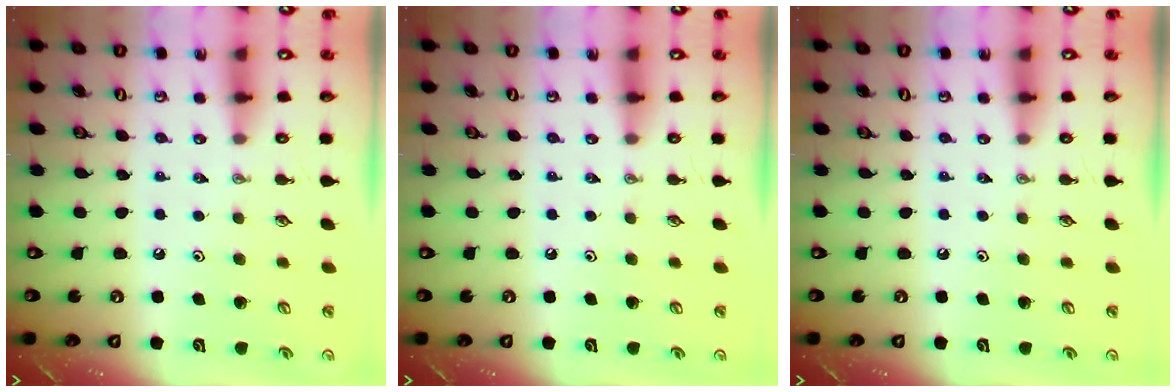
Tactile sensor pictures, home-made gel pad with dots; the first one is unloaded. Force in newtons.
{"total": 0.0}
{"total": 0.0}